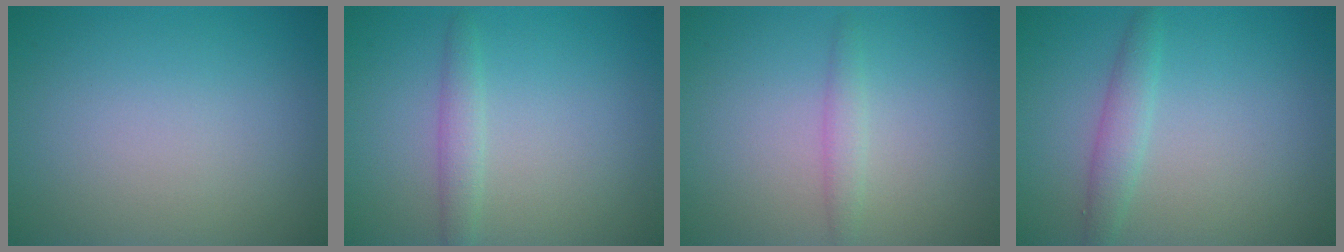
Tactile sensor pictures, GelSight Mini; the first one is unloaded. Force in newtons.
{"total": 1.6, "press": 1.6, "slide": 0.0}
{"total": 1.4, "press": 1.4, "slide": 0.0}
{"total": 1.9, "press": 1.9, "slide": 0.0}